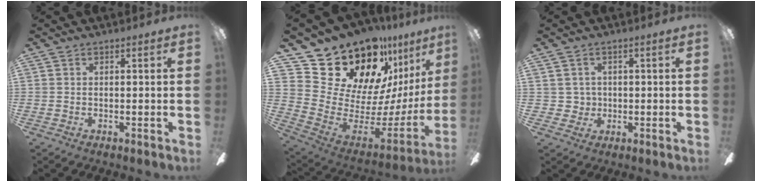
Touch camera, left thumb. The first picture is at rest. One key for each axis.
{"total": 22.4, "fx": 17.9, "fy": 9.9, "fz": 9.0, "tx": -0.157, "ty": -0.157, "tz": 0.347}
{"total": 3.0, "fx": 0.7, "fy": 2.9, "fz": 0.1, "tx": -0.005, "ty": 0.004, "tz": 0.011}